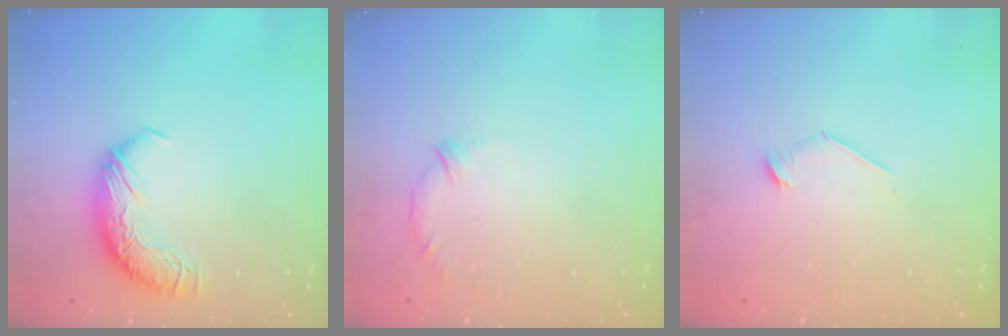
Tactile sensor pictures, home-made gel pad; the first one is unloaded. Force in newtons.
{"total": 6.0, "press": 6.0, "slide": 0.8}
{"total": 7.9, "press": 7.8, "slide": 0.6}